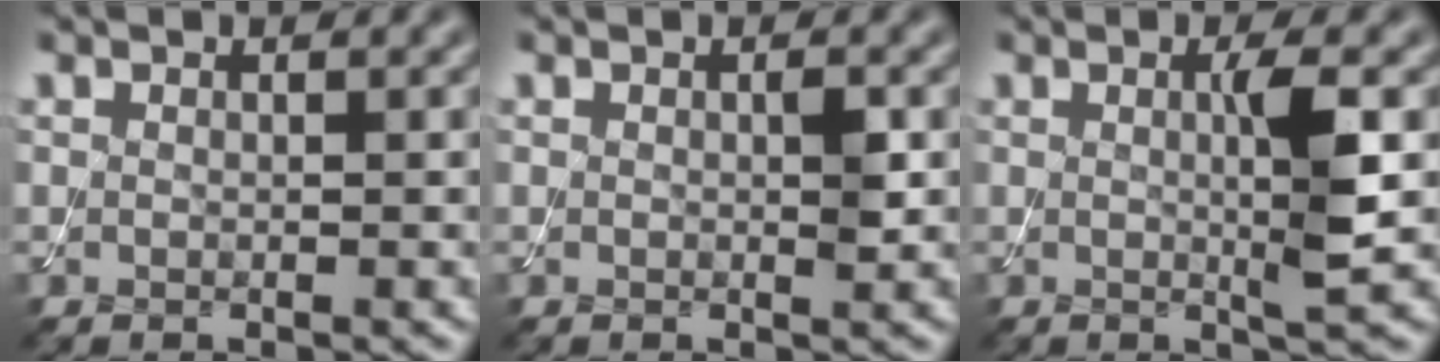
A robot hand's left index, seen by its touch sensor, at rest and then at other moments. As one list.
[{"total": 1.2, "force": [0.1, 0.2, 1.1], "torque": [-0.017, -0.002, 0.001]}, {"total": 3.8, "force": [0.2, 0.4, 3.8], "torque": [-0.062, -0.005, 0.000]}]